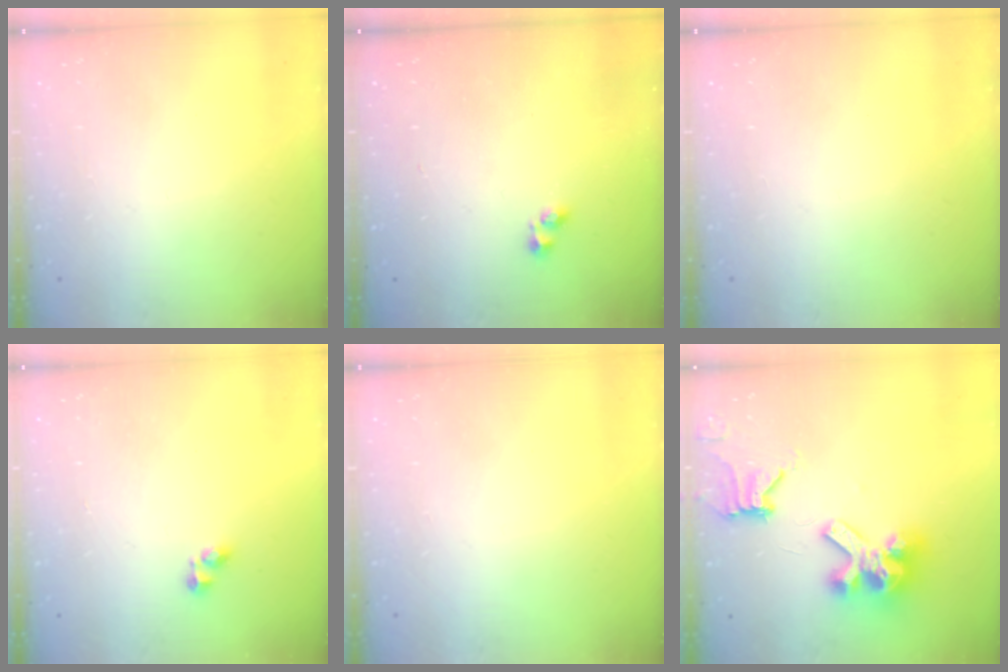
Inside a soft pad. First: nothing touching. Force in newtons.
{"total": 0.9, "press": 0.4, "slide": 0.8}
{"total": 0.0}
{"total": 2.8, "press": 2.8, "slide": 0.3}
{"total": 0.0}
{"total": 15.6, "press": 15.4, "slide": 2.1}